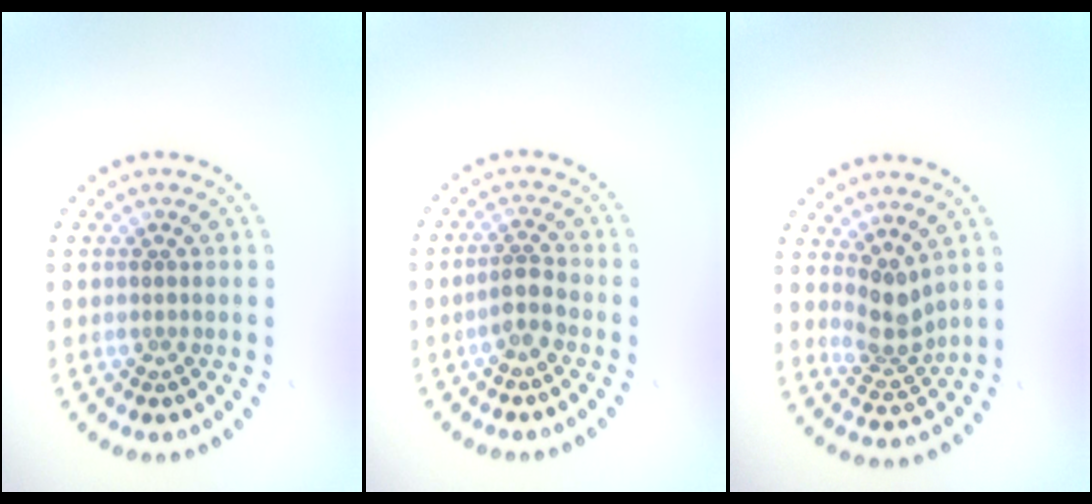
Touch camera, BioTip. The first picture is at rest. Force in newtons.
{"total": 1.9, "press": 1.5, "slide": 1.2}
{"total": 2.9, "press": 2.2, "slide": 1.8}